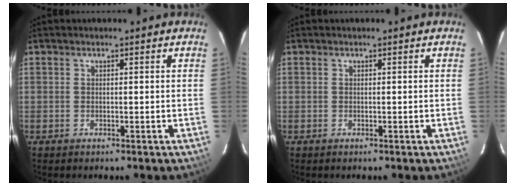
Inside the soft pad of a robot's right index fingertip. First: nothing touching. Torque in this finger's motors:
{"motor_torque": [-0.04, -0.02, -0.02, 0.00]}